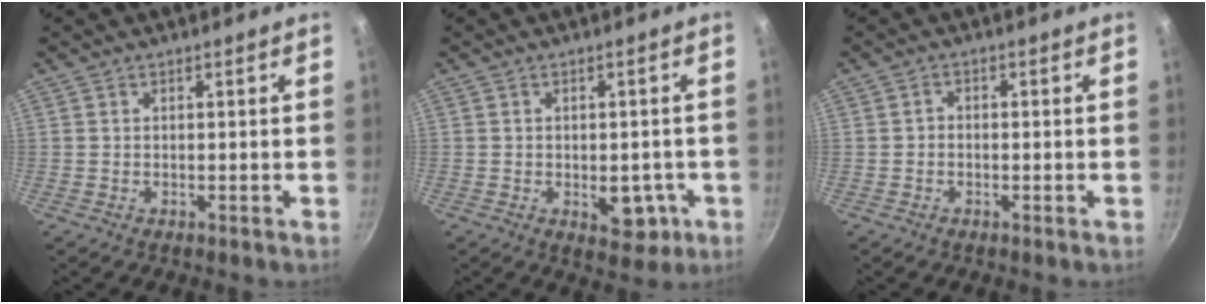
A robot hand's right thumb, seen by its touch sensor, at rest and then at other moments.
{"total": 6.1, "force": [-1.8, 3.7, 4.5], "torque": [-0.030, 0.008, -0.014]}
{"total": 1.3, "force": [-0.4, 1.1, 0.7], "torque": [-0.003, 0.005, -0.010]}